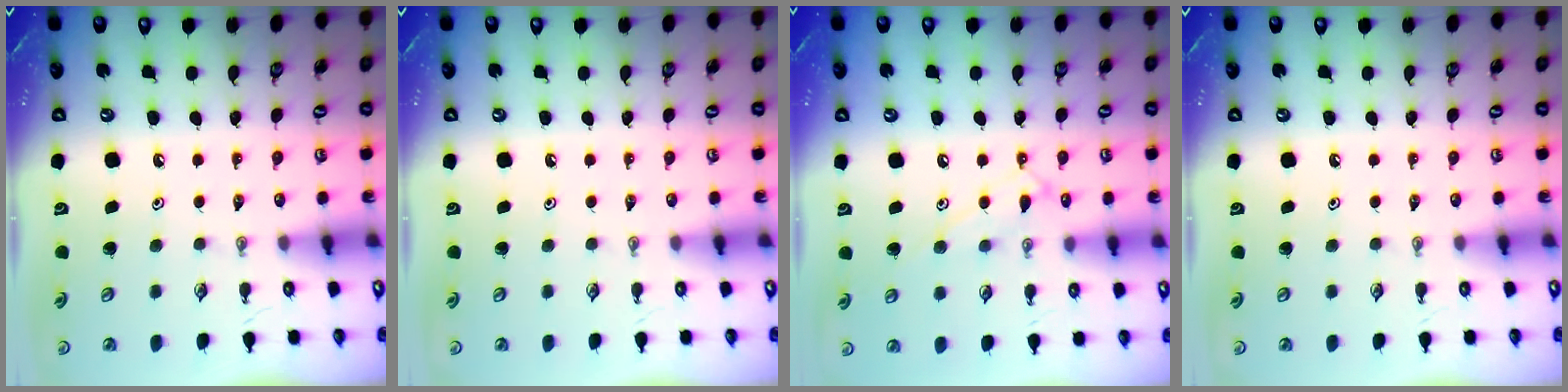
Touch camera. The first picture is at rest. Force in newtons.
{"total": 0.0}
{"total": 10.3, "press": 10.3, "slide": 0.8}
{"total": 0.0}